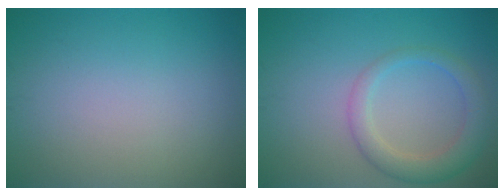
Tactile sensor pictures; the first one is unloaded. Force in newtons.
{"total": 3.5, "press": 3.5, "slide": 0.3}